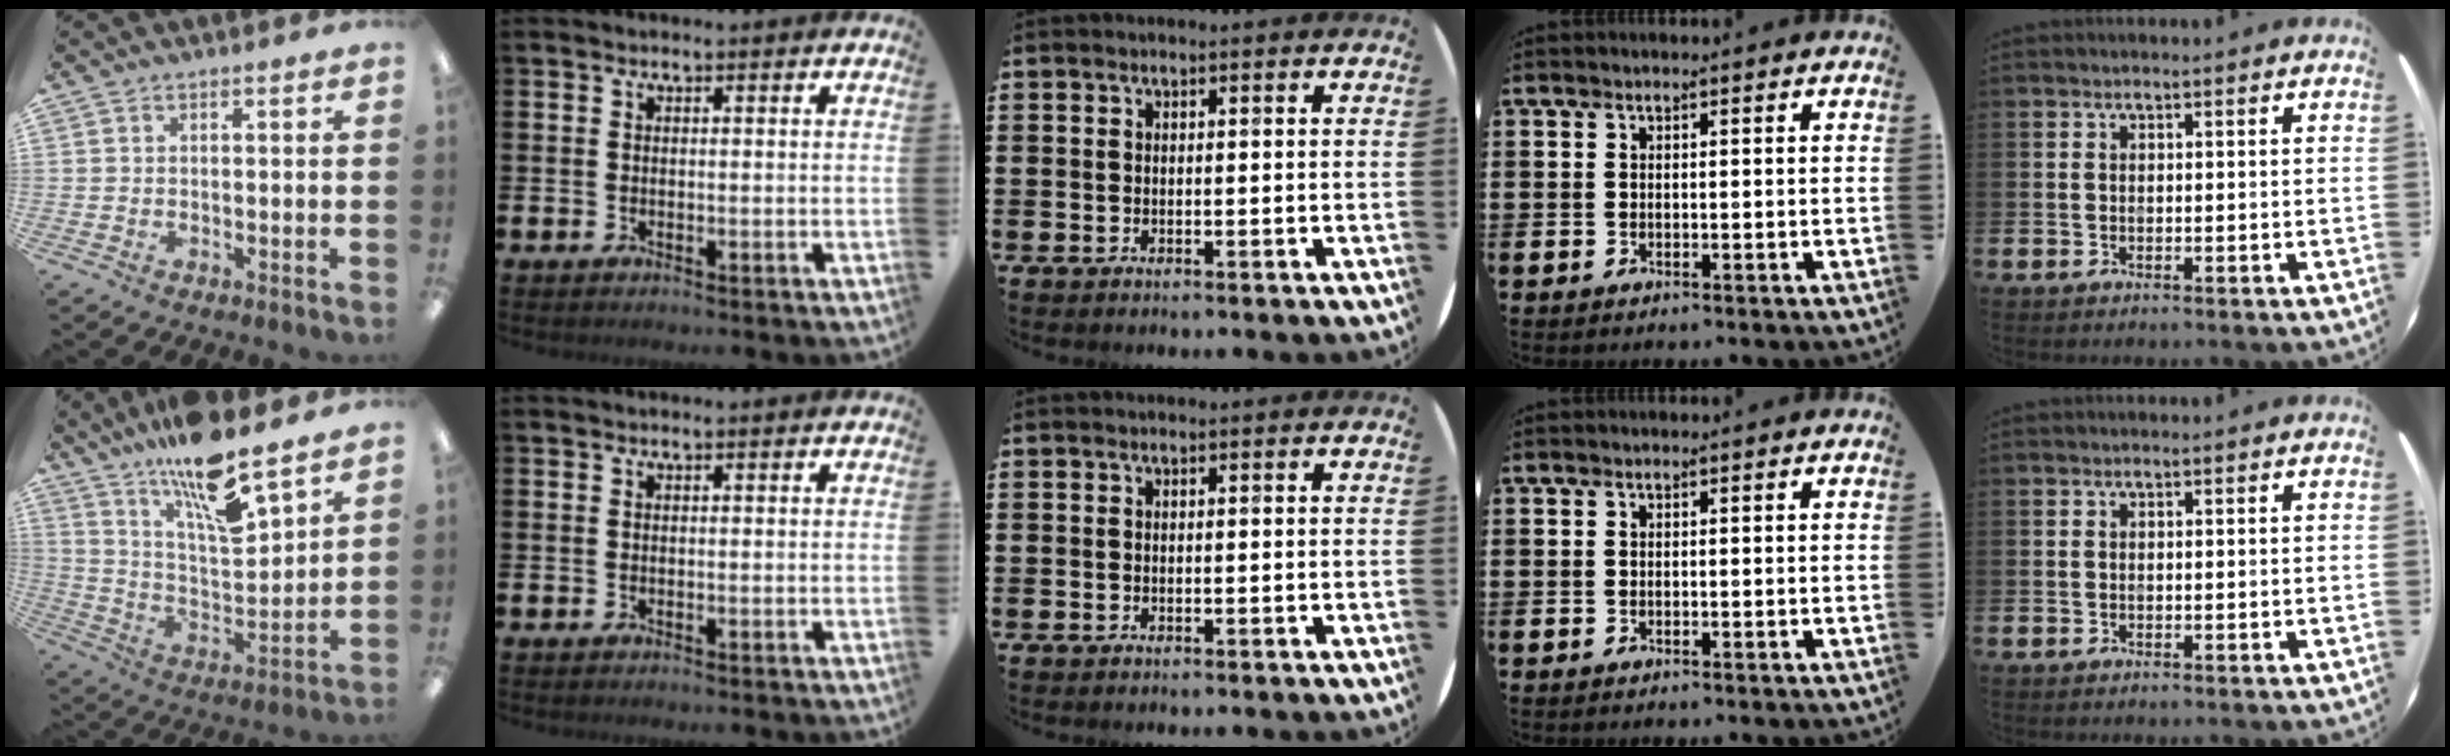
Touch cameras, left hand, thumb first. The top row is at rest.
{"thumb": {"total": 15.7, "force": [12.6, 2.9, 8.9], "torque": [-0.160, -0.085, 0.211]}}